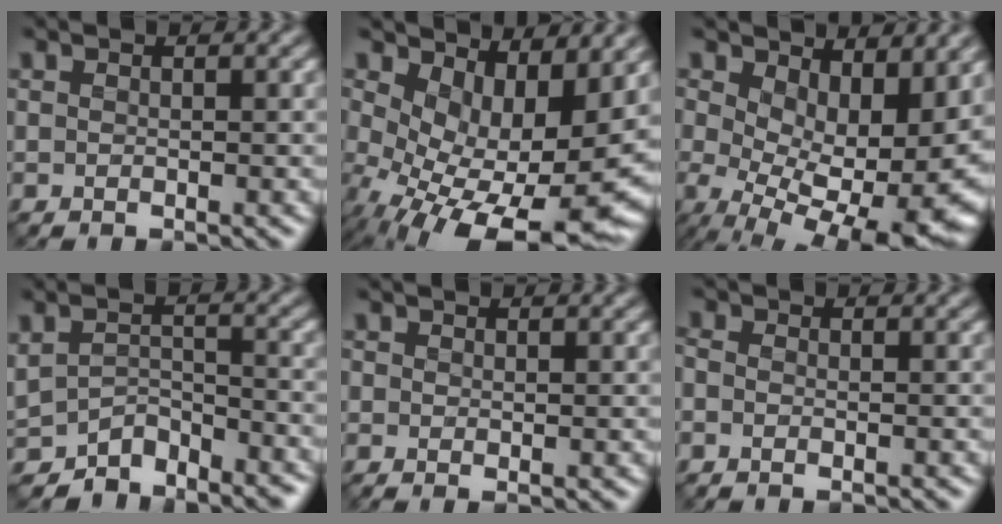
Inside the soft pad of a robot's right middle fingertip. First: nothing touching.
{"total": 13.0, "force": [-0.6, 6.9, 11.0], "torque": [-0.154, -0.031, 0.012]}
{"total": 13.0, "force": [0.2, 6.8, 11.0], "torque": [-0.132, -0.027, 0.031]}
{"total": 4.7, "force": [-4.5, 1.4, 0.4], "torque": [0.000, -0.010, -0.081]}
{"total": 0.0}
{"total": 1.2, "force": [-0.9, 0.7, 0.3], "torque": [-0.009, 0.005, -0.029]}